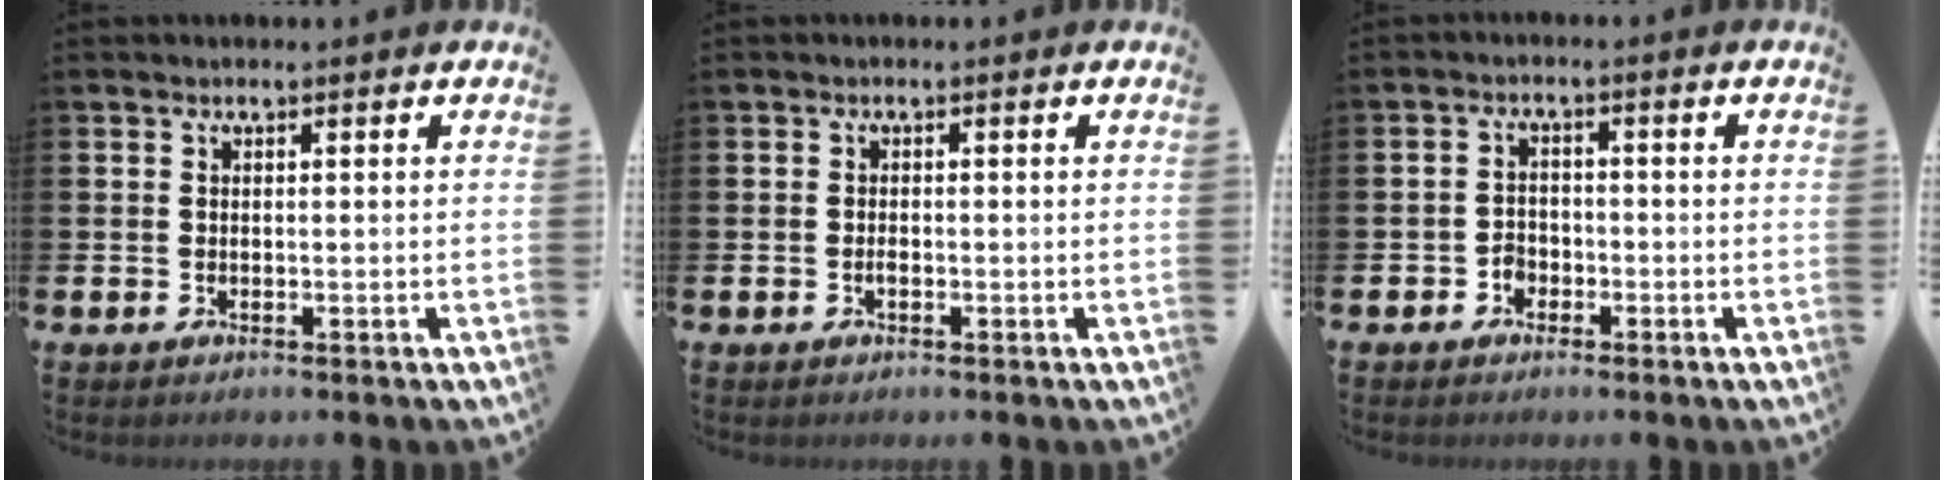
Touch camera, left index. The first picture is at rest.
{"total": 0.8, "force": [-0.3, 0.3, 0.6], "torque": [-0.012, -0.002, -0.006]}
{"total": 2.1, "force": [-1.3, 1.6, 0.4], "torque": [-0.012, 0.004, -0.030]}